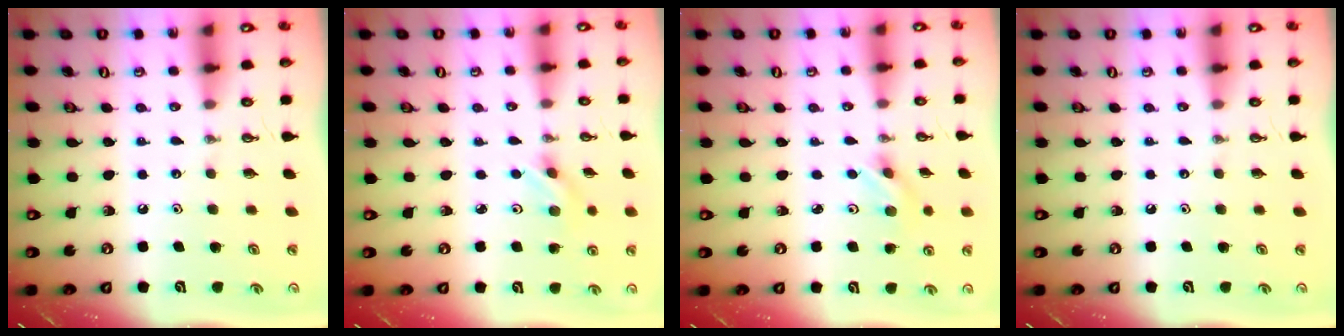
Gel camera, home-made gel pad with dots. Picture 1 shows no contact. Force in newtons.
{"total": 2.2, "press": 2.1, "slide": 0.7}
{"total": 2.9, "press": 2.8, "slide": 0.7}
{"total": 0.0}